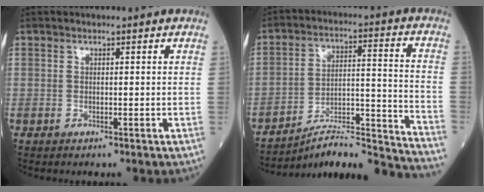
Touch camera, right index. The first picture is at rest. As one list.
[{"total": 19.9, "force": [-18.9, -1.3, 5.9], "torque": [-0.066, 0.018, -0.282]}]